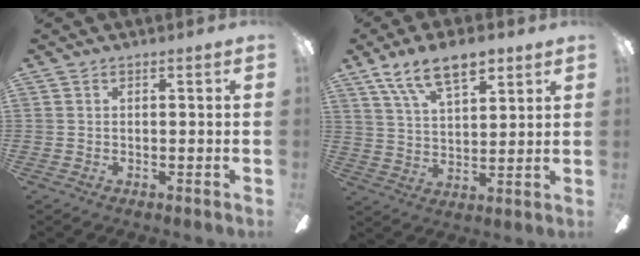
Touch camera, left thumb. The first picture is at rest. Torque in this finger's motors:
{"motor_torque": [0.06, 0.21, 0.68, -0.43, 0.17]}